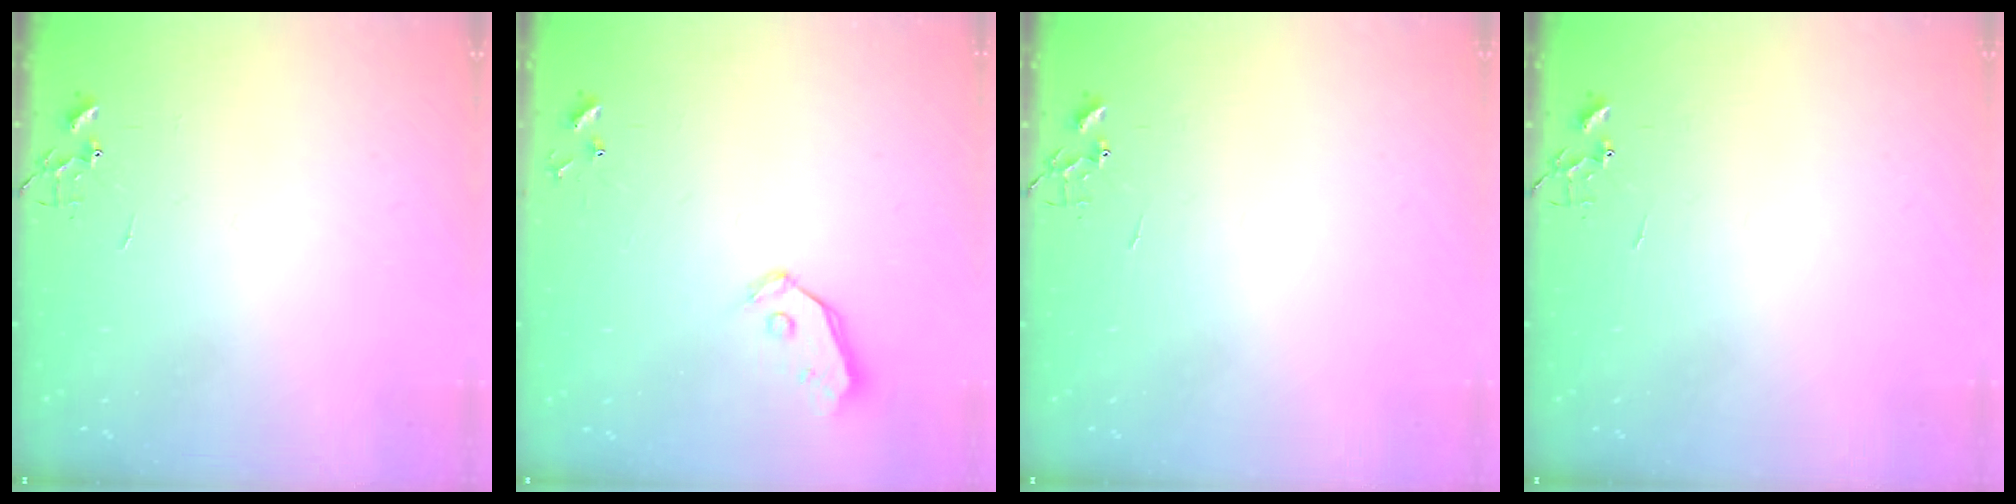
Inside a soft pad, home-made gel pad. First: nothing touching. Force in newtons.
{"total": 4.8, "press": 4.8, "slide": 0.5}
{"total": 0.0}
{"total": 0.0}